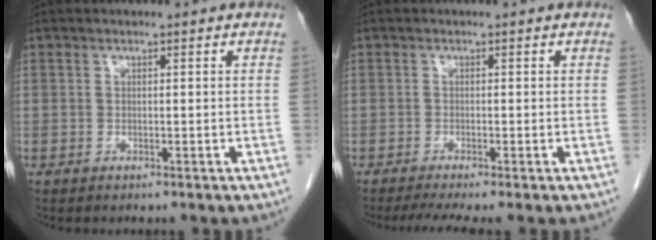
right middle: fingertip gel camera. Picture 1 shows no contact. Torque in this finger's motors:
{"motor_torque": [0.53, -0.36, 0.01, 0.01]}